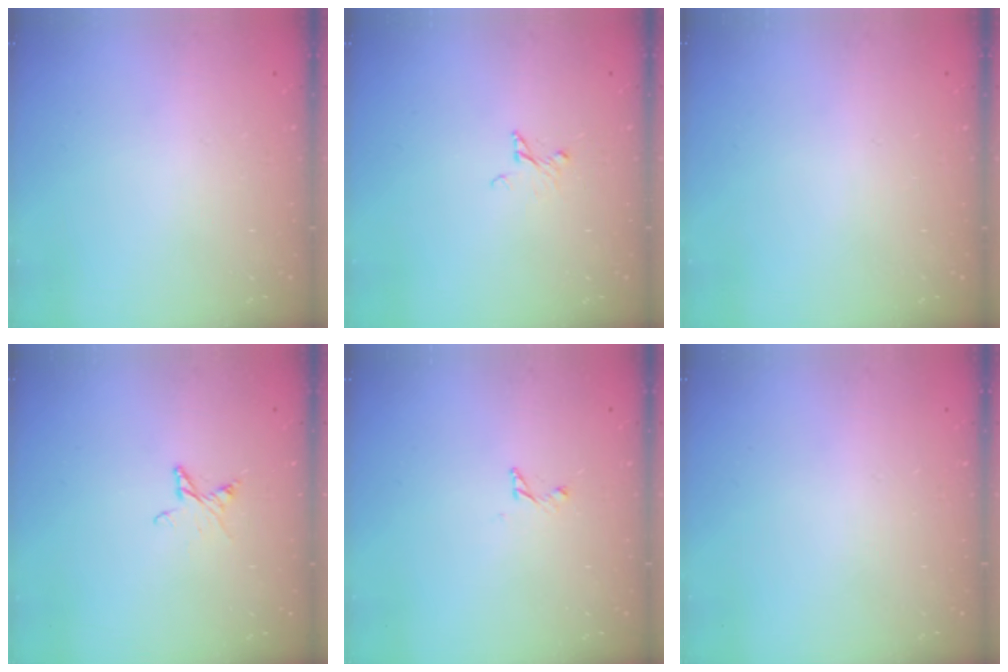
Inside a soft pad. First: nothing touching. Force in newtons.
{"total": 2.8, "press": 2.7, "slide": 0.3}
{"total": 0.0}
{"total": 4.5, "press": 4.4, "slide": 0.4}
{"total": 3.3, "press": 3.3, "slide": 0.2}
{"total": 0.0}